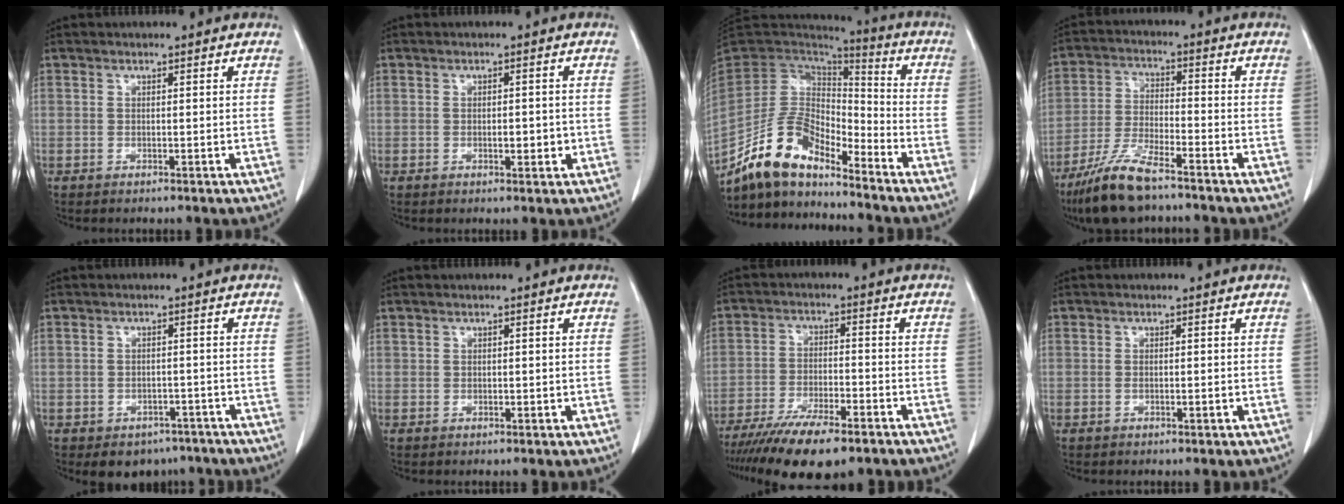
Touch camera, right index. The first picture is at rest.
{"total": 2.0, "force": [-0.4, 0.8, 1.8], "torque": [-0.030, 0.000, -0.002]}
{"total": 12.7, "force": [-10.8, 4.2, 5.1], "torque": [-0.098, 0.029, -0.205]}
{"total": 10.5, "force": [-7.8, 1.8, 6.7], "torque": [-0.140, -0.027, -0.149]}
{"total": 6.0, "force": [-4.4, 3.9, 1.1], "torque": [0.003, 0.014, -0.054]}
{"total": 0.0}
{"total": 13.2, "force": [-10.1, 2.9, 8.1], "torque": [-0.139, -0.026, -0.165]}
{"total": 0.8, "force": [-0.3, 0.2, 0.7], "torque": [-0.012, 0.001, -0.002]}